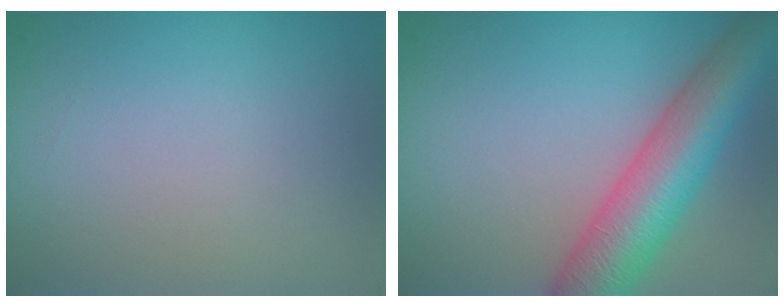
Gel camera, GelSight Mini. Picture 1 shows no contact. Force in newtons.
{"total": 8.7, "press": 8.7, "slide": 0.3}